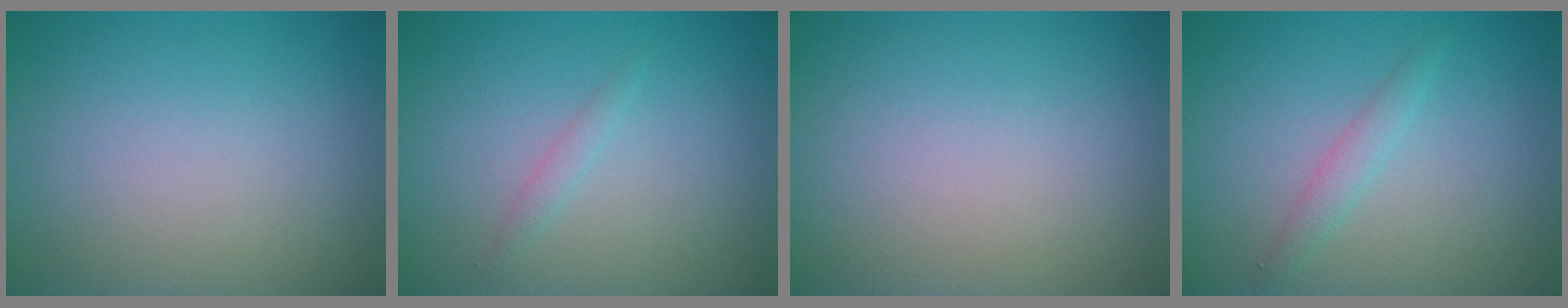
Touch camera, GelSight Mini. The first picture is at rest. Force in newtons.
{"total": 0.8, "press": 0.8, "slide": 0.0}
{"total": 0.0}
{"total": 1.1, "press": 1.1, "slide": 0.1}